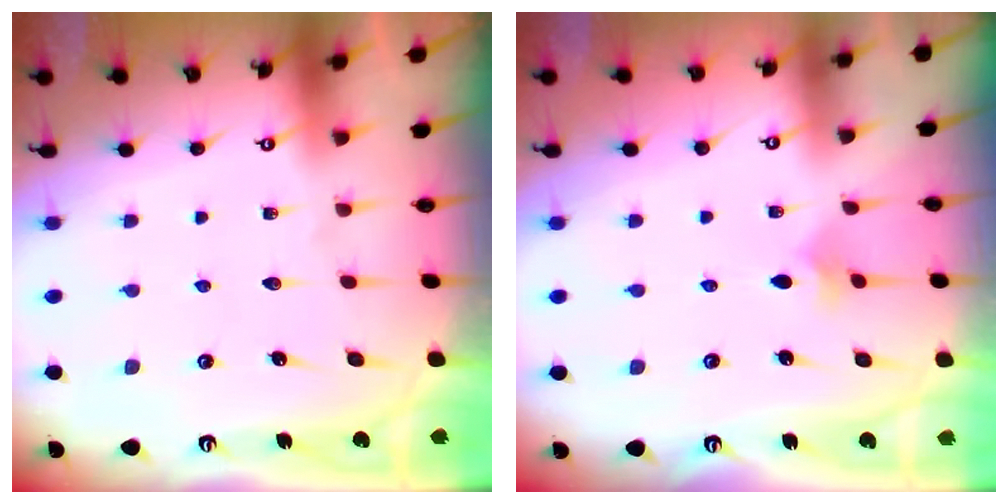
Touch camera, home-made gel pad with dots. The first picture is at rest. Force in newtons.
{"total": 2.5, "press": 2.4, "slide": 0.6}